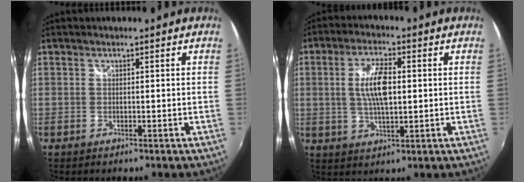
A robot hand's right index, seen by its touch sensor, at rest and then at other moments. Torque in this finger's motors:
{"motor_torque": [0.24, 0.02, 0.23, 0.07]}